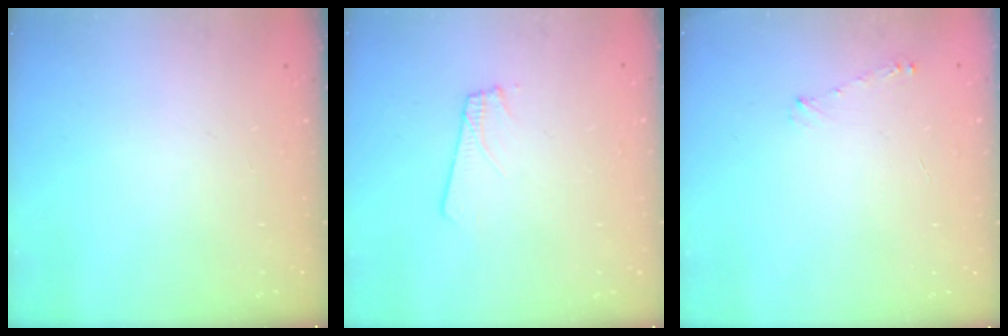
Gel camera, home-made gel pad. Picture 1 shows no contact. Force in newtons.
{"total": 1.8, "press": 1.8, "slide": 0.1}
{"total": 4.3, "press": 4.3, "slide": 0.5}